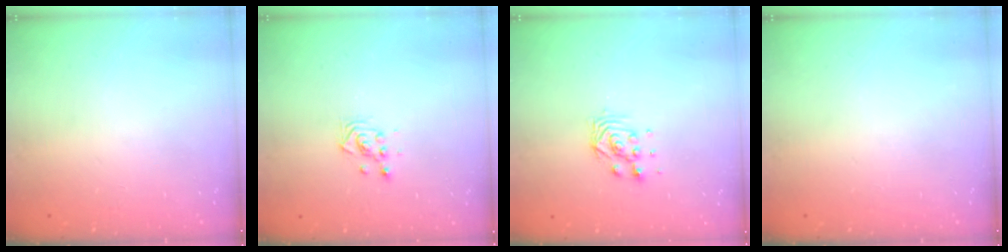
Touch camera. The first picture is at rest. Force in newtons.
{"total": 2.9, "press": 2.9, "slide": 0.1}
{"total": 4.2, "press": 4.2, "slide": 0.3}
{"total": 0.0}